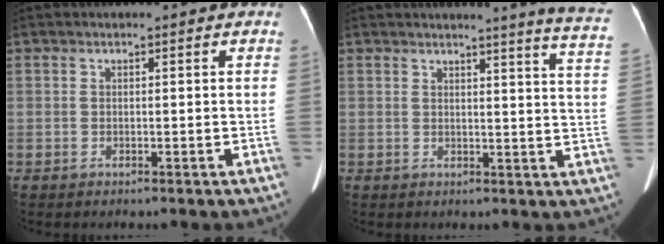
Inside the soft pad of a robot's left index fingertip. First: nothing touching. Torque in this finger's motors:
{"motor_torque": [-0.58, -1.18, 0.03, 0.10]}